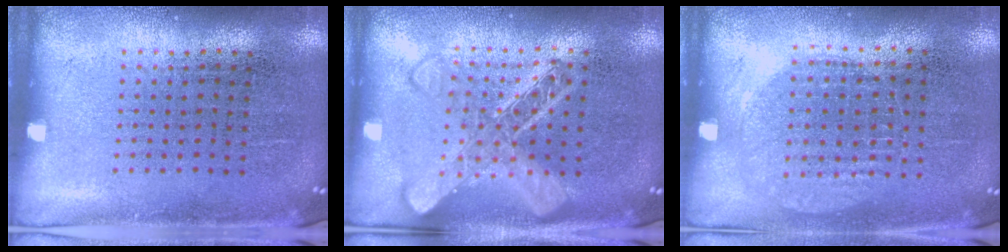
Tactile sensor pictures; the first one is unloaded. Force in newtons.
{"total": 2.9, "press": 2.8, "slide": 0.5}
{"total": 1.0, "press": 0.9, "slide": 0.3}